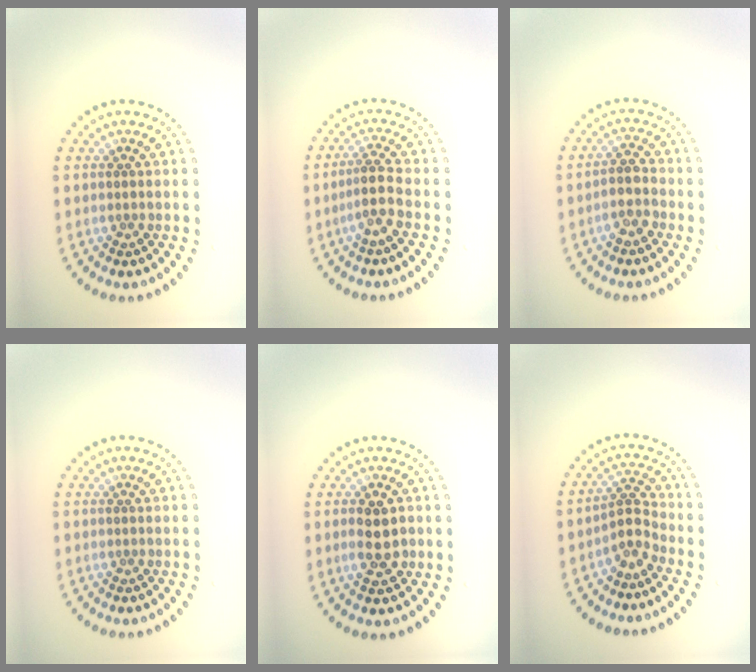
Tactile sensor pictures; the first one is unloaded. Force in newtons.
{"total": 2.6, "press": 2.0, "slide": 1.7}
{"total": 2.2, "press": 2.0, "slide": 0.9}
{"total": 0.0}
{"total": 2.9, "press": 2.9, "slide": 0.1}
{"total": 2.5, "press": 1.6, "slide": 2.0}